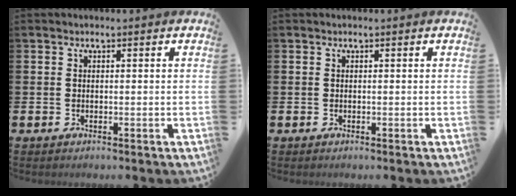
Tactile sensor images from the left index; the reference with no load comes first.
{"total": 0.0}